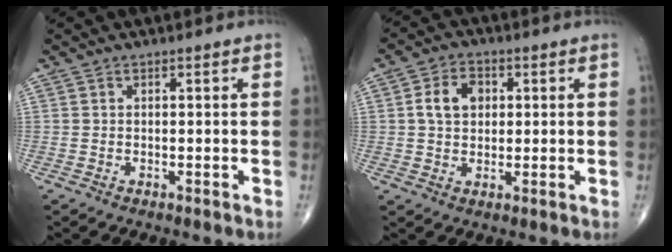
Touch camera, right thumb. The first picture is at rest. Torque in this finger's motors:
{"motor_torque": [0.65, 1.43, 0.68, 0.07, 0.03]}